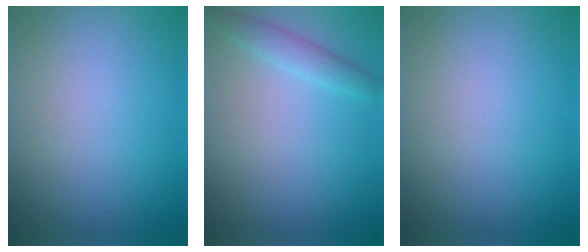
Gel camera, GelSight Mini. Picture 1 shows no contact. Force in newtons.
{"total": 1.8, "press": 1.8, "slide": 0.2}
{"total": 0.0}